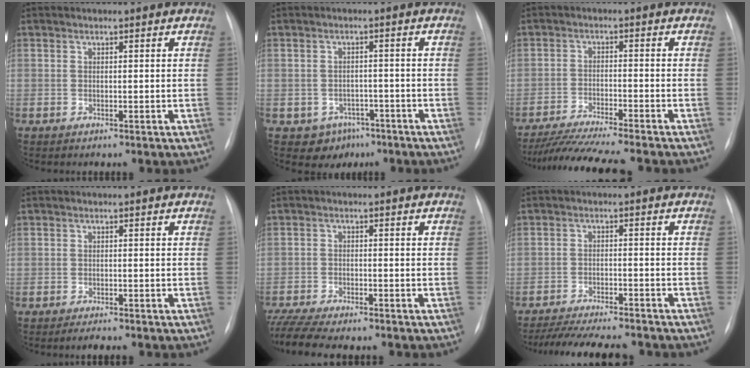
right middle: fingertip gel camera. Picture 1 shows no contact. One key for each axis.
{"total": 4.6, "fx": -2.7, "fy": 3.6, "fz": 0.8, "tx": -0.003, "ty": 0.010, "tz": -0.029}
{"total": 12.5, "fx": -11.1, "fy": -0.6, "fz": 5.8, "tx": -0.086, "ty": -0.020, "tz": -0.176}
{"total": 1.6, "fx": -1.4, "fy": 0.0, "fz": 0.7, "tx": -0.019, "ty": -0.006, "tz": -0.022}
{"total": 10.9, "fx": -9.5, "fy": 1.4, "fz": 5.0, "tx": -0.081, "ty": -0.012, "tz": -0.148}
{"total": 13.6, "fx": -12.3, "fy": 1.8, "fz": 5.7, "tx": -0.092, "ty": -0.013, "tz": -0.175}